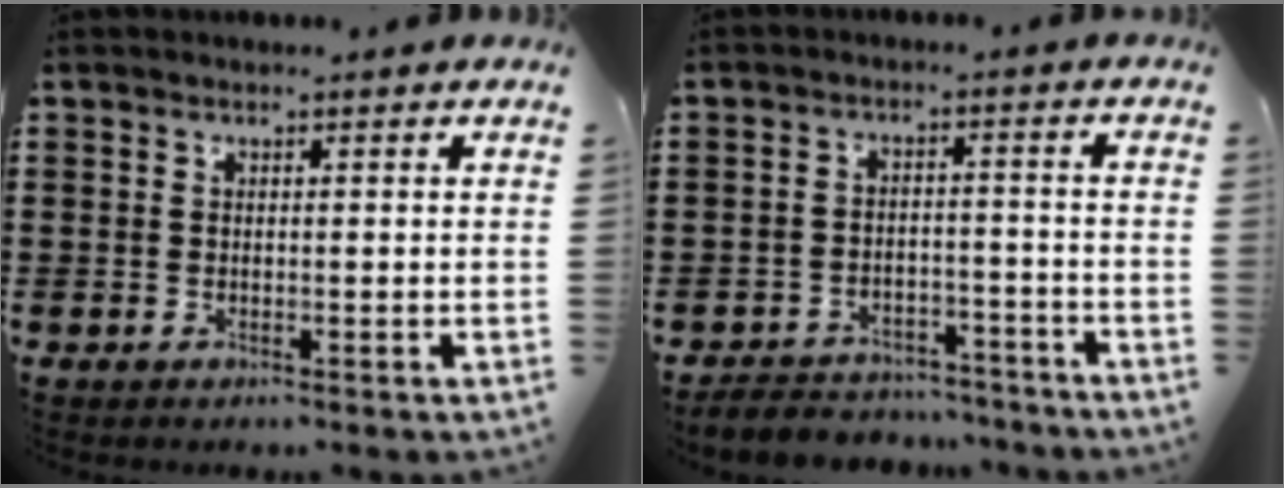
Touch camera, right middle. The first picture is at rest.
{"total": 4.2, "force": [-4.1, 0.9, 0.1], "torque": [-0.004, 0.008, -0.087]}